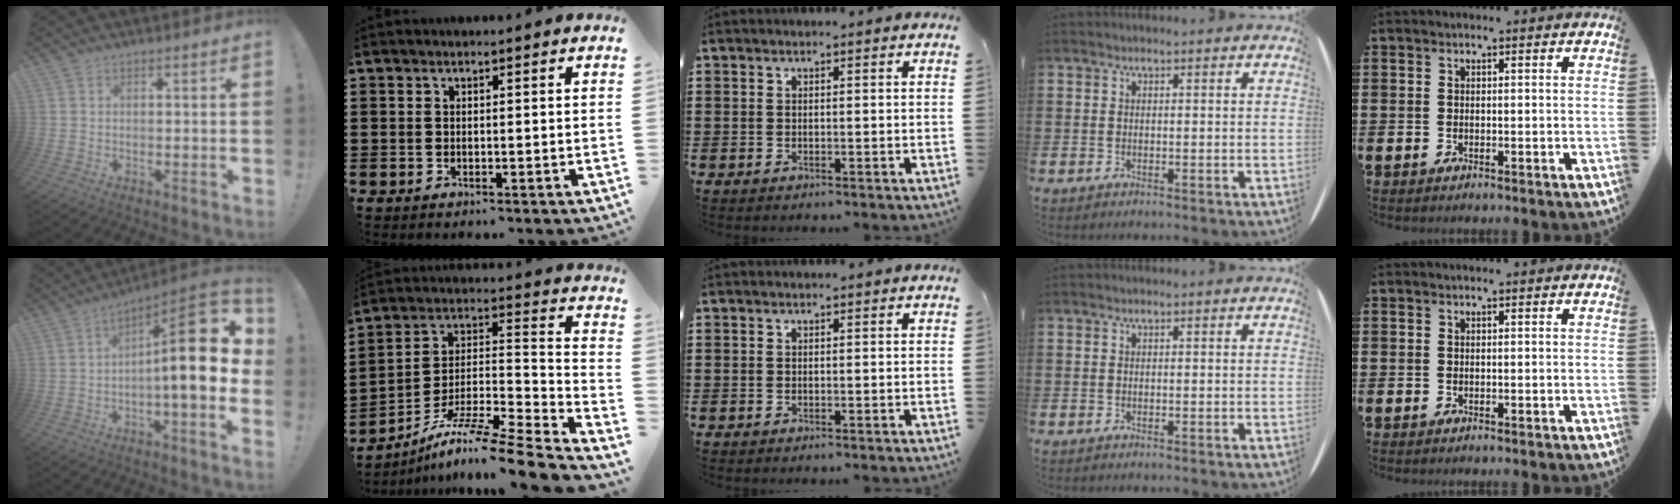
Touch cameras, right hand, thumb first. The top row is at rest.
{"thumb": {"total": 19.0, "force": [1.6, 4.5, 18.4], "torque": [-0.276, -0.004, 0.025]}, "index": {"total": 9.0, "force": [-7.1, 0.7, 5.4], "torque": [-0.094, -0.001, -0.142]}}